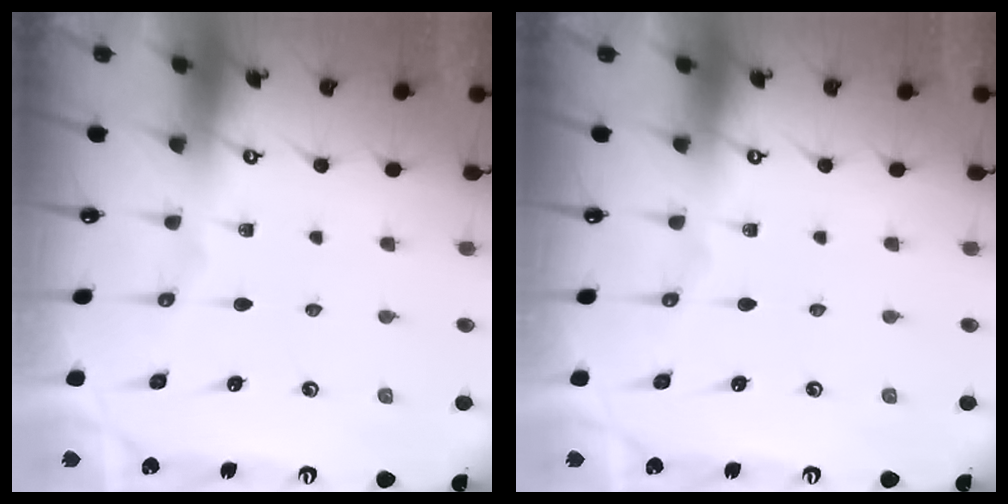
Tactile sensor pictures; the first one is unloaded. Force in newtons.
{"total": 0.0}